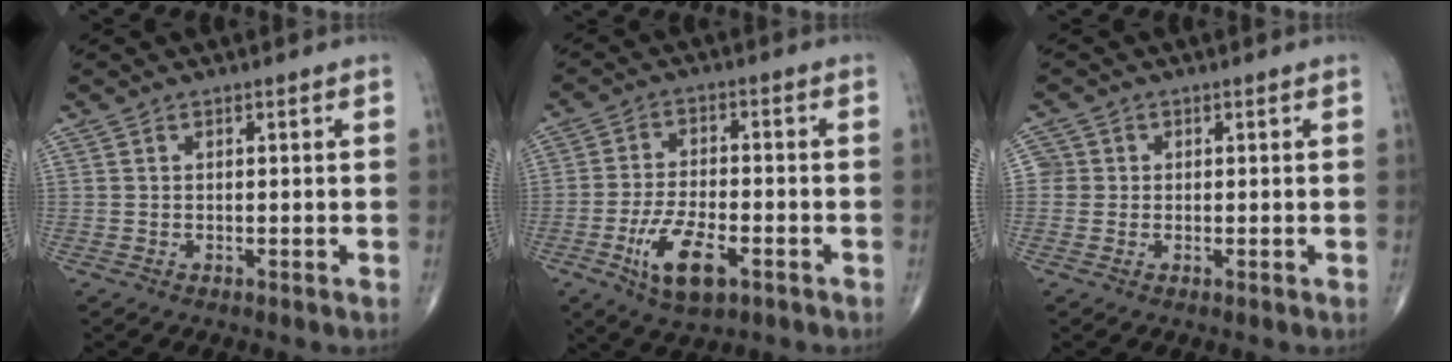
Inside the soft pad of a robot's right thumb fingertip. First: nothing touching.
{"total": 10.1, "force": [-4.3, 4.4, 8.0], "torque": [-0.151, 0.011, -0.072]}
{"total": 2.3, "force": [0.1, 2.3, 0.2], "torque": [0.016, 0.007, -0.003]}